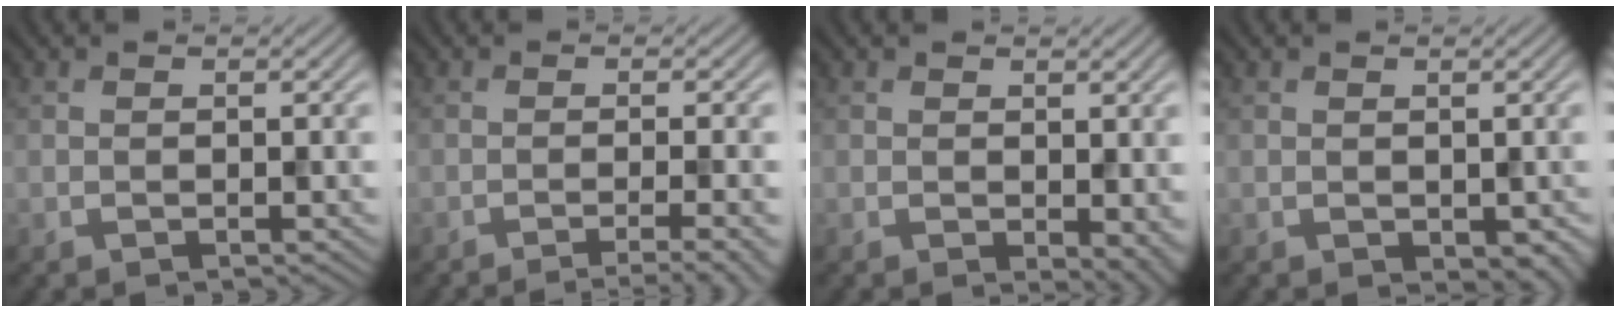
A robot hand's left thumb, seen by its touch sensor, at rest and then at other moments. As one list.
[{"total": 5.0, "force": [-2.8, 0.9, 4.1], "torque": [-0.048, 0.007, -0.049]}, {"total": 3.5, "force": [-0.4, 2.0, 2.9], "torque": [-0.034, -0.011, 0.000]}, {"total": 1.4, "force": [0.1, 1.0, 1.0], "torque": [-0.019, -0.007, 0.006]}]